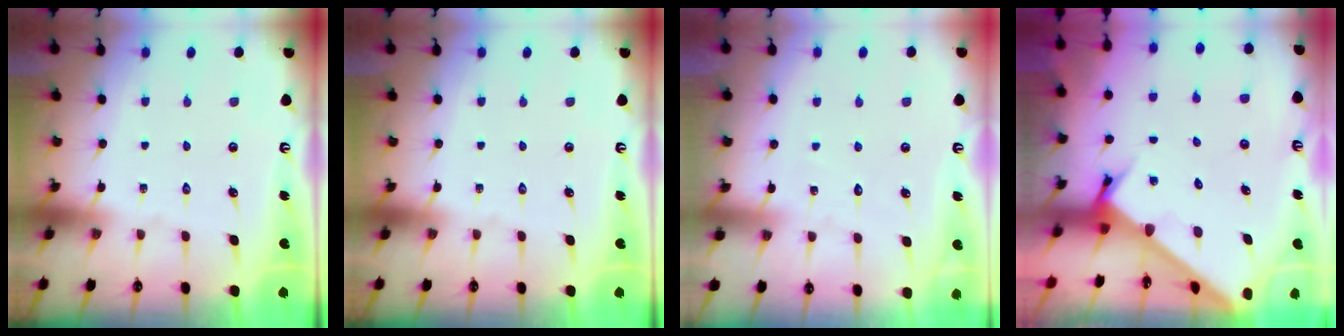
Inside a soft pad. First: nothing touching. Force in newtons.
{"total": 0.0}
{"total": 3.1, "press": 3.1, "slide": 0.2}
{"total": 2.8, "press": 2.8, "slide": 0.3}